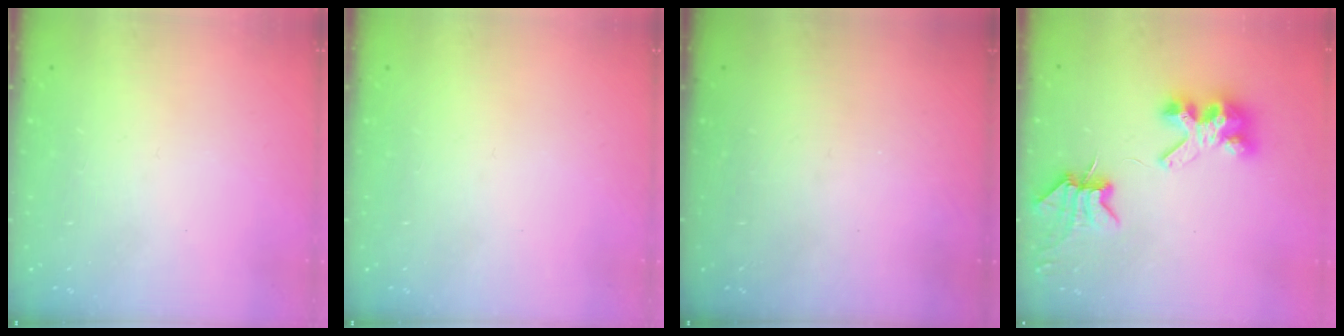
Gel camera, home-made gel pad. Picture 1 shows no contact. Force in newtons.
{"total": 0.0}
{"total": 0.0}
{"total": 7.0, "press": 7.0, "slide": 0.9}